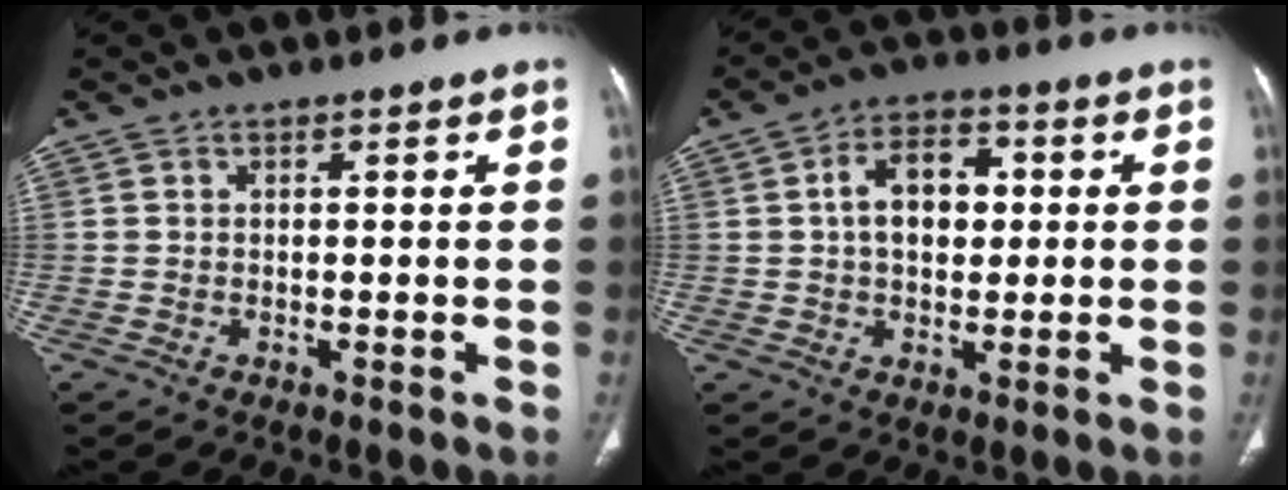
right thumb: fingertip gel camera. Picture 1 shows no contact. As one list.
[{"total": 9.0, "force": [1.1, 5.9, 6.7], "torque": [-0.083, 0.013, 0.014]}]